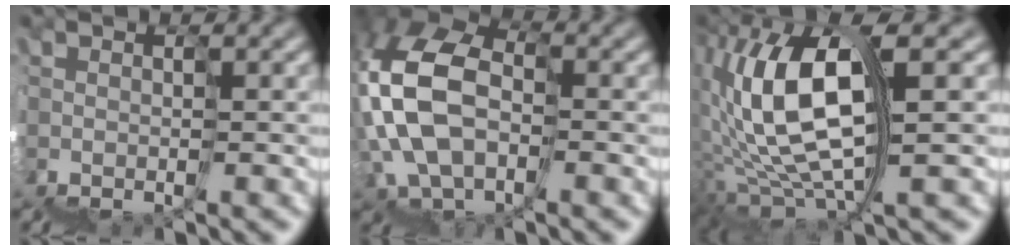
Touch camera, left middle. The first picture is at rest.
{"total": 8.1, "force": [1.4, 5.8, 5.5], "torque": [-0.147, 0.045, 0.001]}
{"total": 8.6, "force": [2.8, 2.7, 7.6], "torque": [-0.172, 0.034, 0.040]}